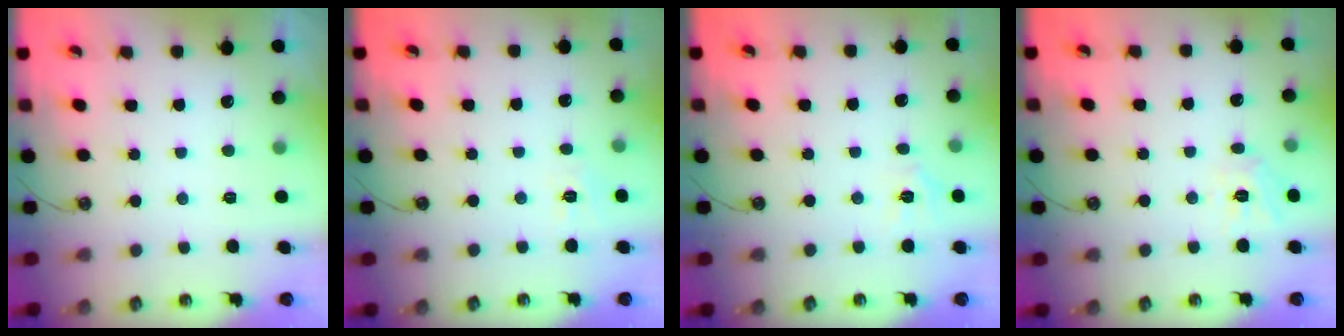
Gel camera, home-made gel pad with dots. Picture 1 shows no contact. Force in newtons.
{"total": 3.7, "press": 3.7, "slide": 0.5}
{"total": 3.5, "press": 3.4, "slide": 0.5}
{"total": 9.3, "press": 9.3, "slide": 0.5}